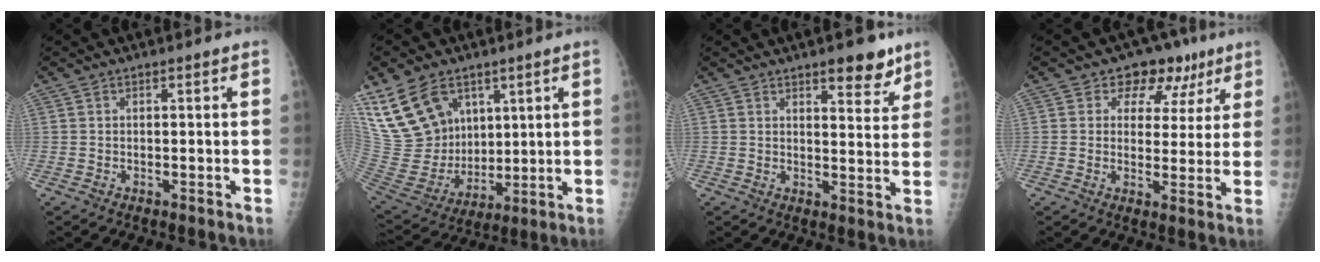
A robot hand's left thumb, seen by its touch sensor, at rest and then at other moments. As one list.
[{"total": 18.3, "force": [10.0, 12.2, 9.3], "torque": [-0.155, -0.035, 0.213]}, {"total": 7.2, "force": [5.0, 2.6, 4.5], "torque": [-0.037, -0.030, 0.065]}, {"total": 9.1, "force": [5.2, 6.7, 3.1], "torque": [0.004, -0.011, 0.064]}]